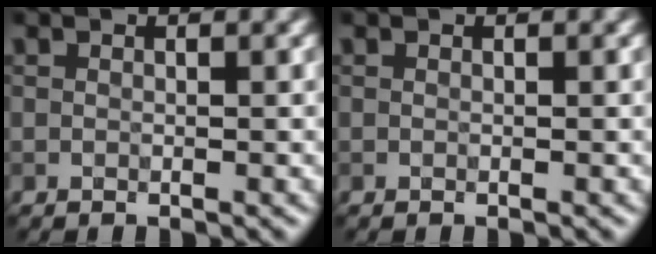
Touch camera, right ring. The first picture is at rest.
{"total": 0.0}